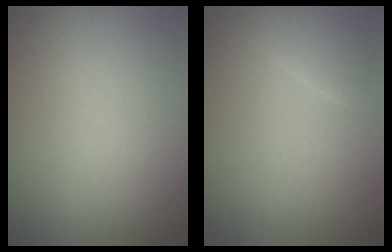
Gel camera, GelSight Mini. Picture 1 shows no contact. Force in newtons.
{"total": 1.6, "press": 1.6, "slide": 0.2}